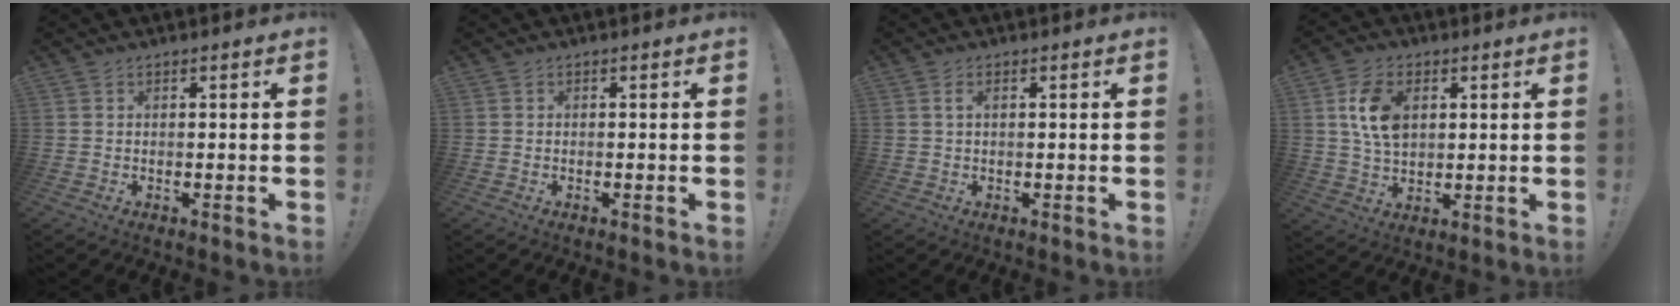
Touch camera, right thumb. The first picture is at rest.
{"total": 0.0}
{"total": 1.9, "force": [0.6, 0.9, 1.6], "torque": [-0.033, 0.004, 0.011]}
{"total": 10.8, "force": [3.0, 7.4, 7.3], "torque": [-0.131, 0.004, 0.055]}